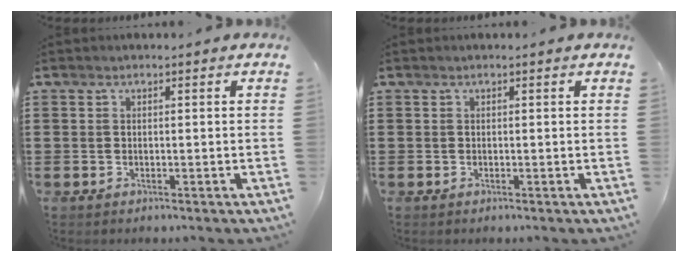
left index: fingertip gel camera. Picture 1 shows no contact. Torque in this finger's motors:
{"motor_torque": [0.00, 0.00, 0.00, 0.00]}